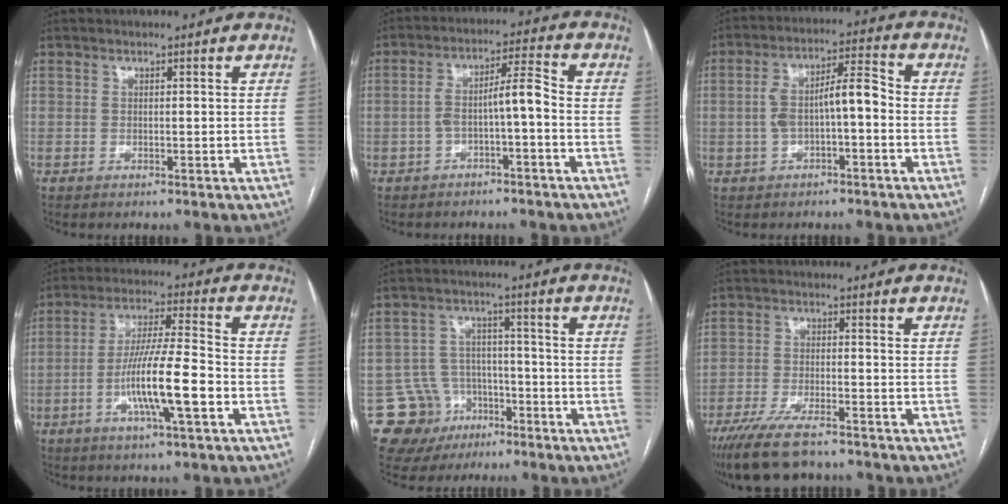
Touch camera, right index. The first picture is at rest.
{"total": 6.4, "force": [-1.8, 0.9, 6.1], "torque": [-0.108, 0.035, -0.028]}
{"total": 8.3, "force": [-1.1, 2.4, 7.9], "torque": [-0.145, 0.037, -0.015]}
{"total": 11.9, "force": [-3.9, 0.7, 11.3], "torque": [-0.207, -0.002, -0.071]}
{"total": 9.9, "force": [-4.8, 8.6, 1.1], "torque": [-0.025, 0.035, -0.062]}
{"total": 10.9, "force": [-8.7, 2.4, 6.2], "torque": [-0.109, -0.025, -0.144]}